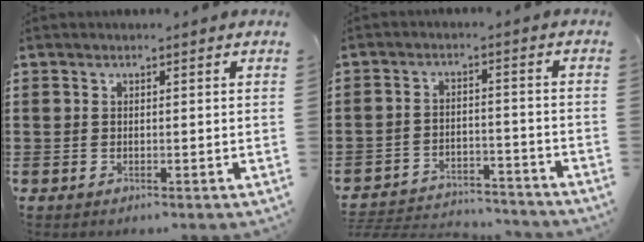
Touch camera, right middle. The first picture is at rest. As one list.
[{"total": 4.3, "force": [-4.2, 0.8, 0.4], "torque": [-0.017, 0.005, -0.092]}]